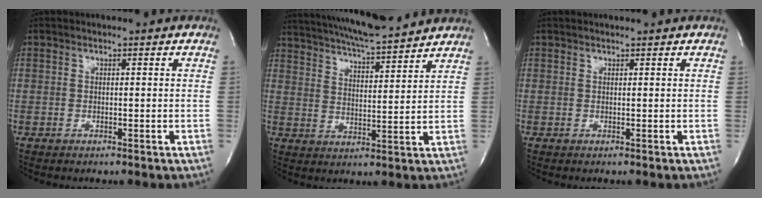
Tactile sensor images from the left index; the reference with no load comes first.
{"total": 16.8, "force": [15.1, 1.7, 7.3], "torque": [-0.131, 0.020, 0.231]}
{"total": 1.3, "force": [1.2, 0.1, 0.5], "torque": [-0.008, 0.012, 0.021]}